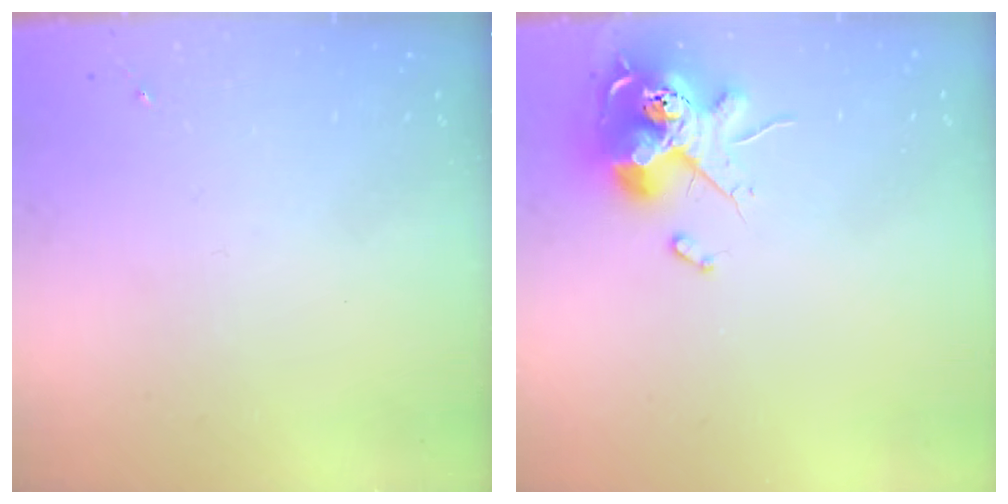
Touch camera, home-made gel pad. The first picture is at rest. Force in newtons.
{"total": 14.0, "press": 13.9, "slide": 1.5}